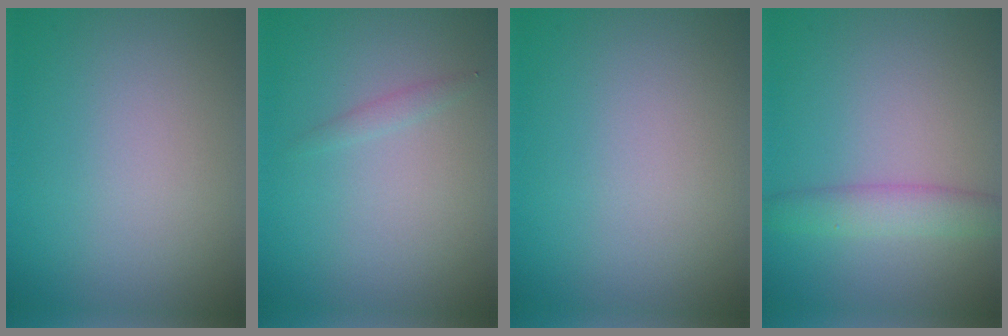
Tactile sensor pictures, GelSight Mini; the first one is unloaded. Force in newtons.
{"total": 0.8, "press": 0.8, "slide": 0.0}
{"total": 0.0}
{"total": 2.9, "press": 2.9, "slide": 0.1}